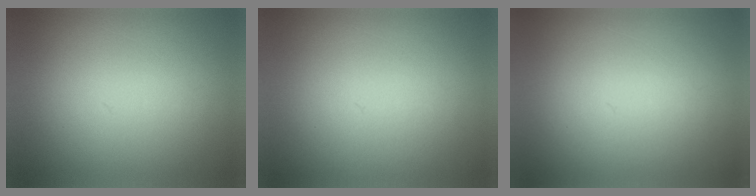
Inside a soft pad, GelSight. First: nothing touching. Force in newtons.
{"total": 1.3}
{"total": 1.0}